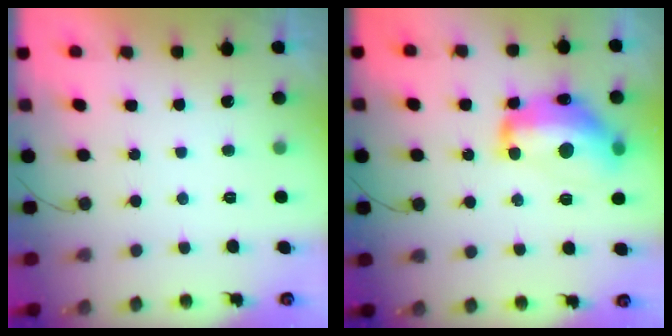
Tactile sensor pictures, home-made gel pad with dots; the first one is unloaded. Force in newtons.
{"total": 17.3, "press": 17.3, "slide": 1.1}